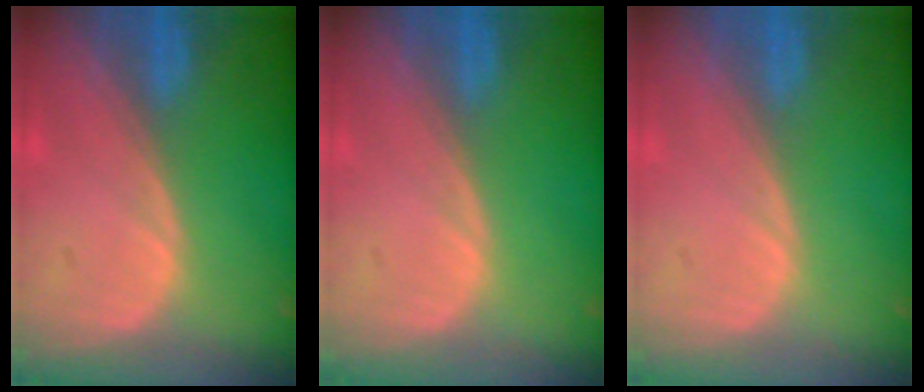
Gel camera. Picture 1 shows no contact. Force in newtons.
{"total": 0.0}
{"total": 0.0}